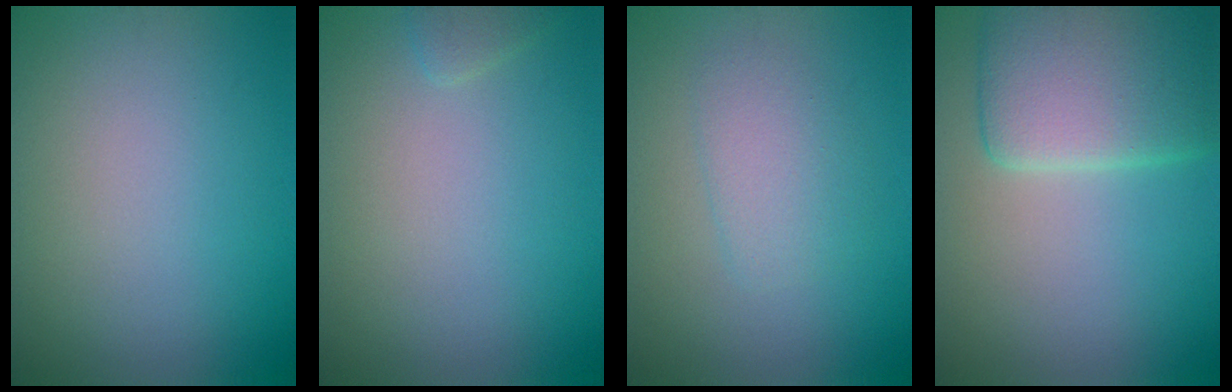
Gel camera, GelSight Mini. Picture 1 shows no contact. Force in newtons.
{"total": 0.9, "press": 0.9, "slide": 0.1}
{"total": 2.4, "press": 2.4, "slide": 0.1}
{"total": 7.3, "press": 7.3, "slide": 0.4}